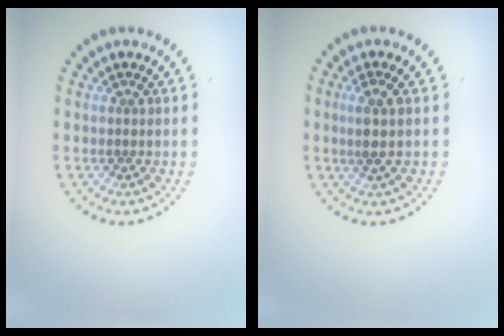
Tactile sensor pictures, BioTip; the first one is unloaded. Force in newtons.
{"total": 1.8, "press": 1.6, "slide": 0.9}